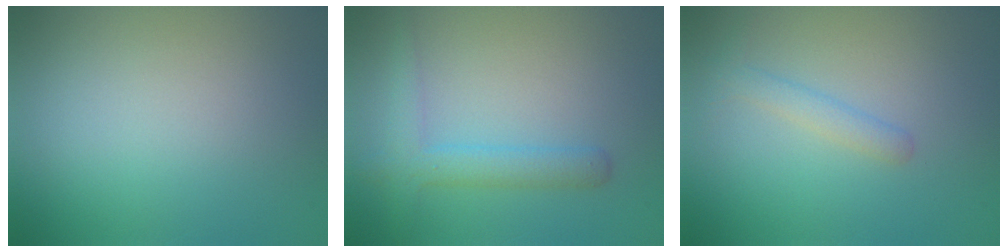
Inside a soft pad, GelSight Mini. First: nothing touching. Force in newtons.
{"total": 3.0, "press": 3.0, "slide": 0.2}
{"total": 1.6, "press": 1.6, "slide": 0.0}